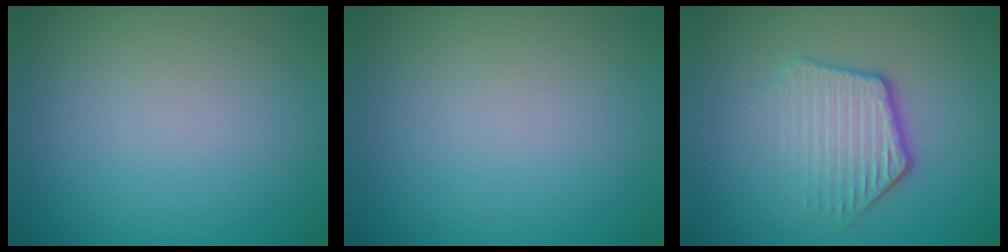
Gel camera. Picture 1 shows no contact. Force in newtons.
{"total": 0.0}
{"total": 3.8, "press": 2.9, "slide": 2.5}